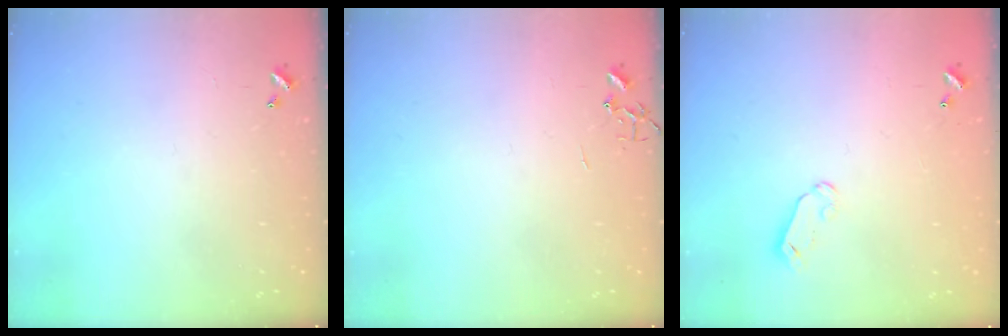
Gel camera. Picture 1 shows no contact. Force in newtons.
{"total": 0.0}
{"total": 3.9, "press": 3.9, "slide": 0.4}